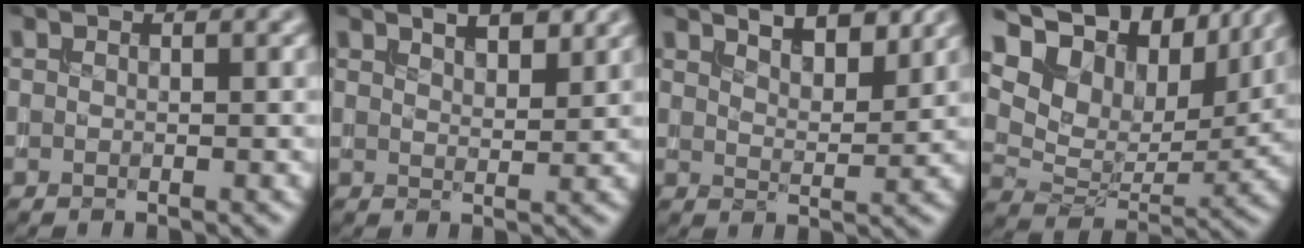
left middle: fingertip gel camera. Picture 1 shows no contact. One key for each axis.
{"total": 3.3, "fx": 2.5, "fy": 0.9, "fz": 2.0, "tx": -0.017, "ty": 0.008, "tz": 0.030}
{"total": 4.8, "fx": 3.8, "fy": 1.4, "fz": 2.6, "tx": -0.022, "ty": 0.013, "tz": 0.038}
{"total": 13.8, "fx": 8.8, "fy": 7.7, "fz": 7.3, "tx": -0.162, "ty": 0.036, "tz": 0.136}